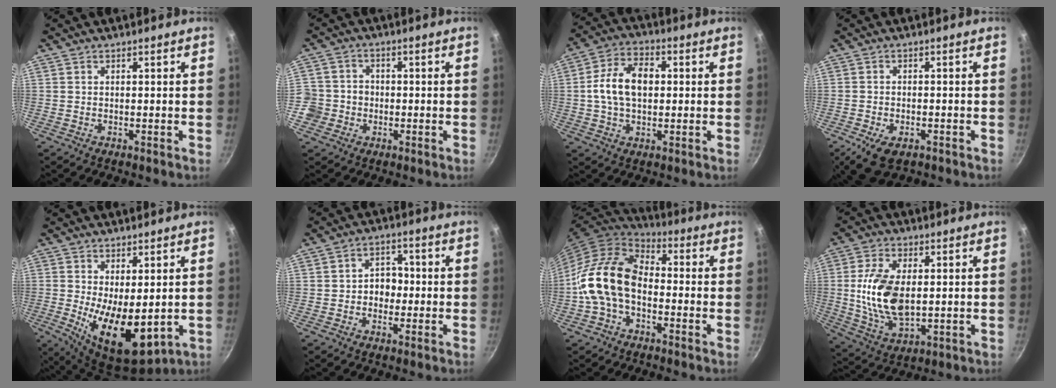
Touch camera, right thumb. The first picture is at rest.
{"total": 6.8, "force": [-2.0, 6.2, 1.8], "torque": [-0.005, 0.023, -0.044]}
{"total": 11.2, "force": [0.8, 7.3, 8.5], "torque": [-0.133, 0.024, 0.004]}
{"total": 6.8, "force": [-3.2, 3.8, 4.5], "torque": [-0.078, 0.004, -0.049]}
{"total": 12.7, "force": [-0.7, 6.0, 11.1], "torque": [-0.162, -0.028, 0.003]}
{"total": 5.0, "force": [-0.7, 4.2, 2.7], "torque": [-0.001, 0.015, -0.014]}
{"total": 14.5, "force": [-2.4, 9.7, 10.5], "torque": [-0.172, 0.040, -0.062]}
{"total": 13.6, "force": [0.9, 7.6, 11.3], "torque": [-0.211, -0.006, 0.023]}